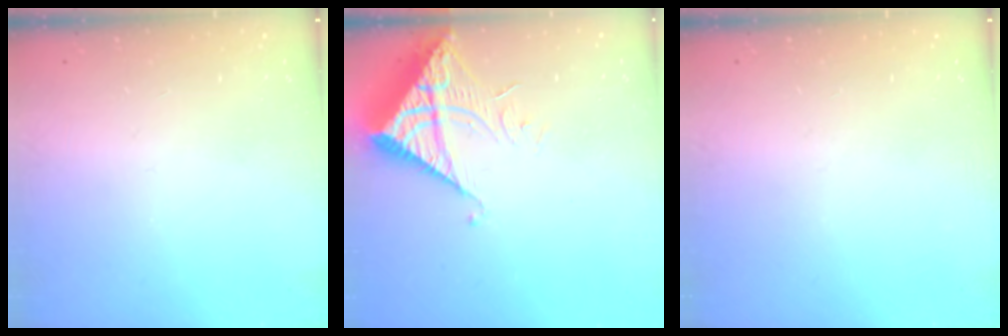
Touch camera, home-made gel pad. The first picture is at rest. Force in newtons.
{"total": 9.1, "press": 9.1, "slide": 0.9}
{"total": 0.0}